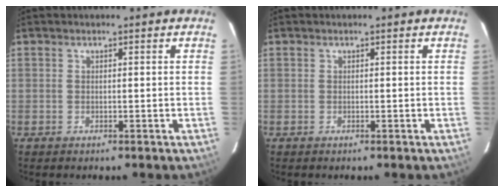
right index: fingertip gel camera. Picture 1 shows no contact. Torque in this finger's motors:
{"motor_torque": [0.00, 0.00, 0.04, 0.01]}